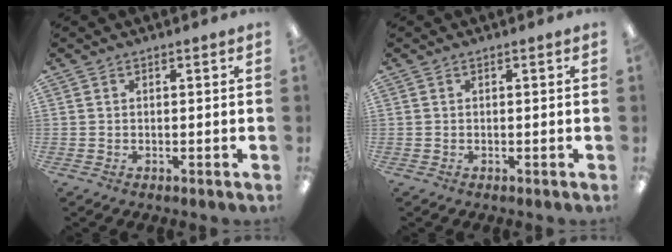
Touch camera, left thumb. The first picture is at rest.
{"total": 0.0}